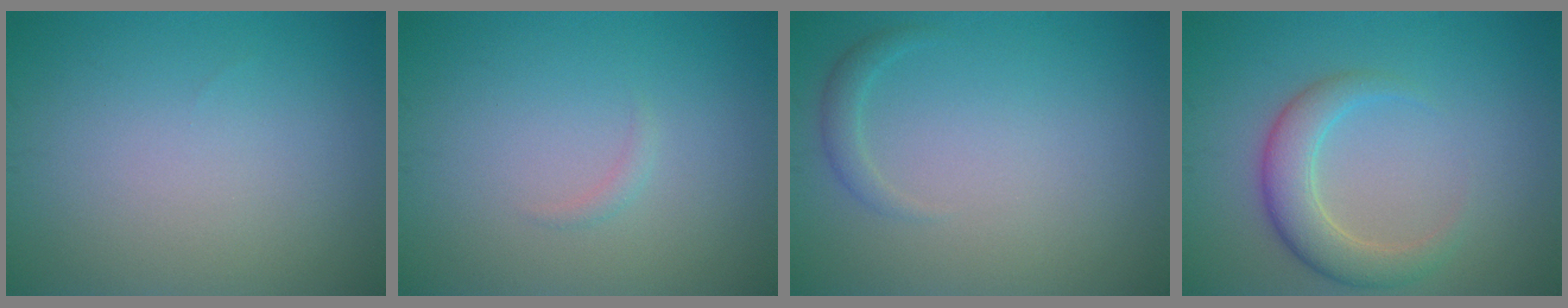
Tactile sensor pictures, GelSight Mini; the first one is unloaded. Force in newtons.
{"total": 0.6, "press": 0.6, "slide": 0.1}
{"total": 1.2, "press": 1.2, "slide": 0.1}
{"total": 4.1, "press": 4.1, "slide": 0.3}